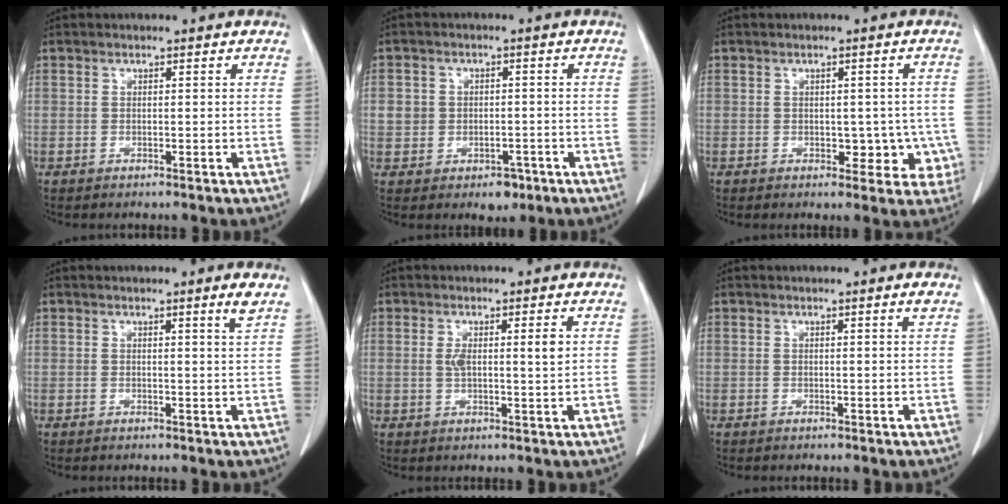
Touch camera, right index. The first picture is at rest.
{"total": 4.8, "force": [-1.4, 4.1, 2.2], "torque": [-0.016, 0.011, -0.007]}
{"total": 4.8, "force": [-0.9, 3.5, 3.3], "torque": [-0.013, 0.013, -0.004]}
{"total": 1.8, "force": [1.1, -0.6, 1.2], "torque": [-0.026, -0.013, 0.018]}
{"total": 3.9, "force": [1.0, 0.5, 3.7], "torque": [-0.063, 0.004, 0.019]}
{"total": 0.8, "force": [0.5, -0.3, 0.6], "torque": [-0.017, -0.006, 0.009]}